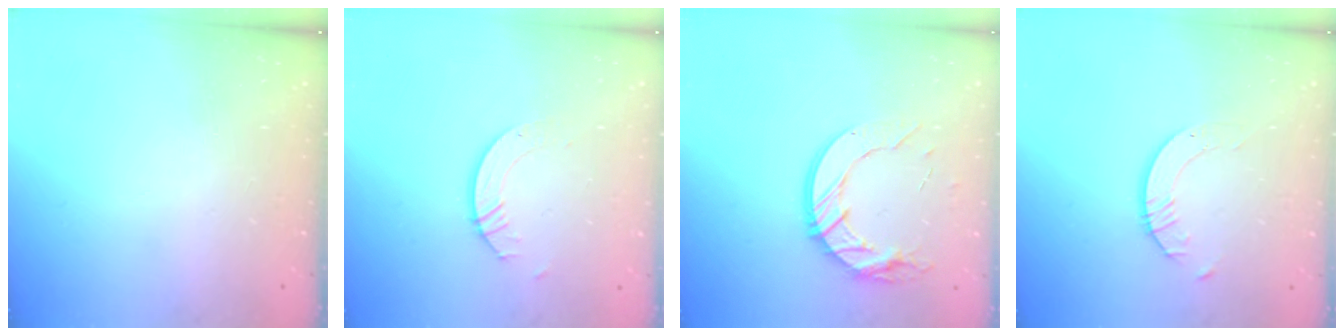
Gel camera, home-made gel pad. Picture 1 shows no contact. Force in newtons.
{"total": 4.0, "press": 4.0, "slide": 0.3}
{"total": 12.9, "press": 12.9, "slide": 0.8}
{"total": 2.7, "press": 2.7, "slide": 0.2}